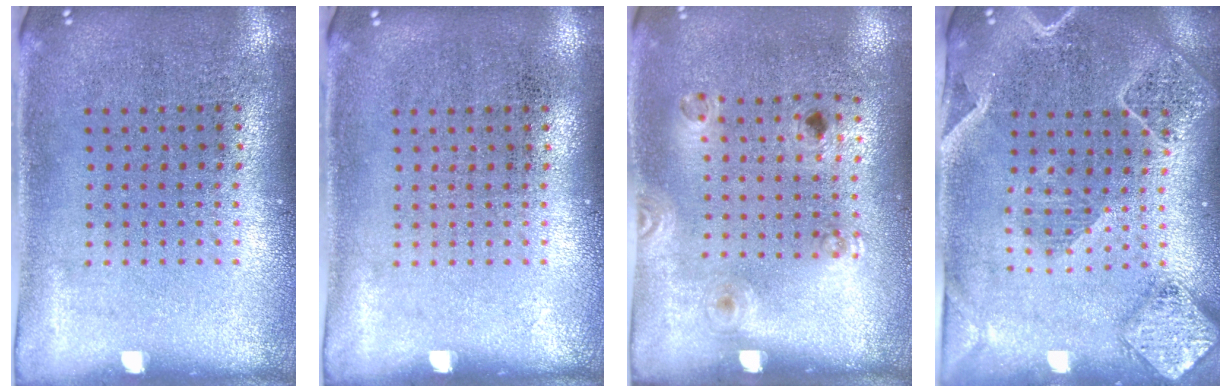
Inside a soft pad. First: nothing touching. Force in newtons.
{"total": 0.0}
{"total": 1.3, "press": 0.9, "slide": 1.0}
{"total": 2.3, "press": 2.1, "slide": 1.0}